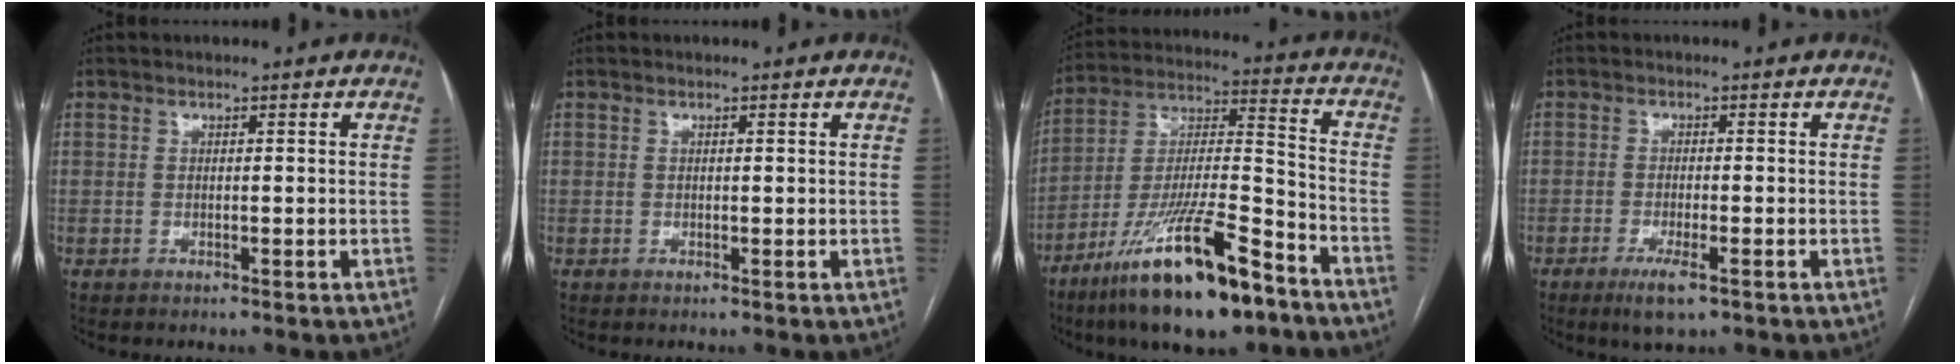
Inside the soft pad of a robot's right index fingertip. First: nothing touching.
{"total": 0.0}
{"total": 20.8, "force": [-13.6, 3.6, 15.4], "torque": [-0.282, -0.019, -0.235]}
{"total": 4.4, "force": [-2.5, 0.7, 3.5], "torque": [-0.070, -0.009, -0.040]}